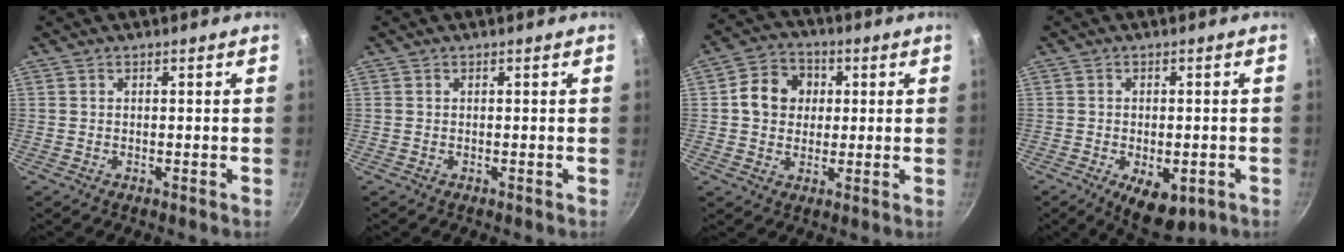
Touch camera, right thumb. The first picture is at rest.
{"total": 0.0}
{"total": 9.3, "force": [1.1, 7.9, 4.8], "torque": [-0.054, 0.010, 0.011]}
{"total": 8.8, "force": [-3.5, 4.5, 6.7], "torque": [-0.091, 0.000, -0.041]}